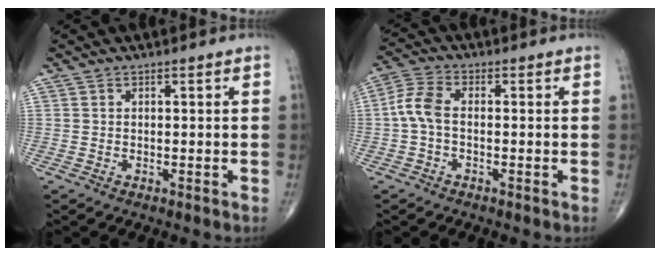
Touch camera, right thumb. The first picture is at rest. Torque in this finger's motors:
{"motor_torque": [0.07, 0.05, 0.32, 0.14, 0.05]}